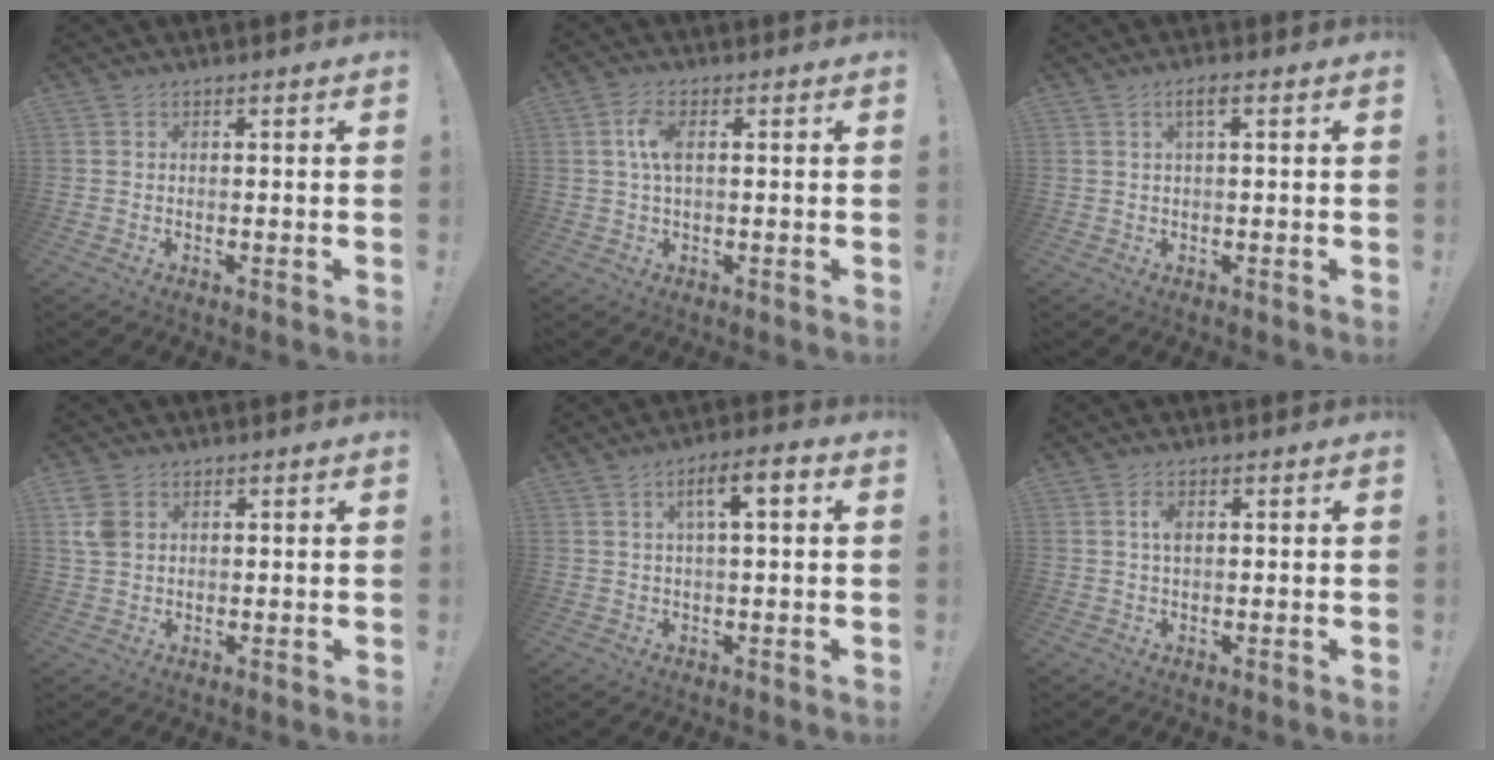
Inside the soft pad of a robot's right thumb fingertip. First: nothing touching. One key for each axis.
{"total": 5.7, "fx": 1.0, "fy": 2.5, "fz": 5.0, "tx": -0.097, "ty": 0.003, "tz": 0.015}
{"total": 2.7, "fx": 0.9, "fy": 0.5, "fz": 2.5, "tx": -0.046, "ty": 0.002, "tz": 0.013}
{"total": 5.6, "fx": 2.1, "fy": 4.0, "fz": 3.2, "tx": -0.064, "ty": -0.003, "tz": 0.038}
{"total": 7.0, "fx": 1.6, "fy": 1.7, "fz": 6.6, "tx": -0.105, "ty": 0.004, "tz": 0.020}
{"total": 2.9, "fx": 0.7, "fy": 1.5, "fz": 2.3, "tx": -0.035, "ty": 0.001, "tz": 0.008}